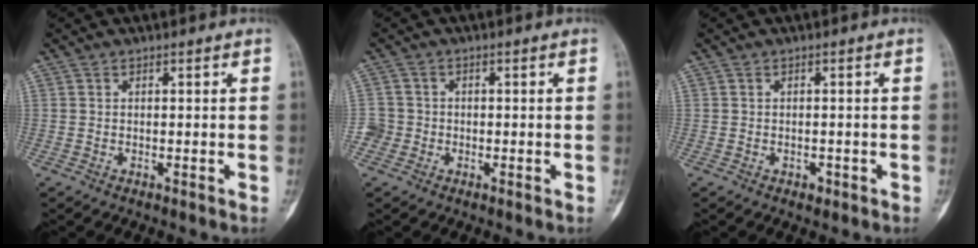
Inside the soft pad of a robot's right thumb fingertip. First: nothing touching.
{"total": 3.1, "force": [-1.3, 2.8, 0.2], "torque": [0.008, 0.015, -0.032]}
{"total": 1.2, "force": [-0.7, 0.8, 0.6], "torque": [0.000, 0.002, -0.009]}